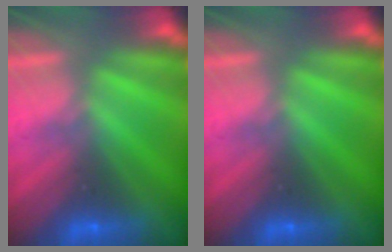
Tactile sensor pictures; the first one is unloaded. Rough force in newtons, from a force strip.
{"total": 0.0}